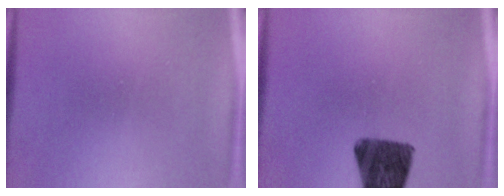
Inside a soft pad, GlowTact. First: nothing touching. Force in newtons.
{"total": 10.9}